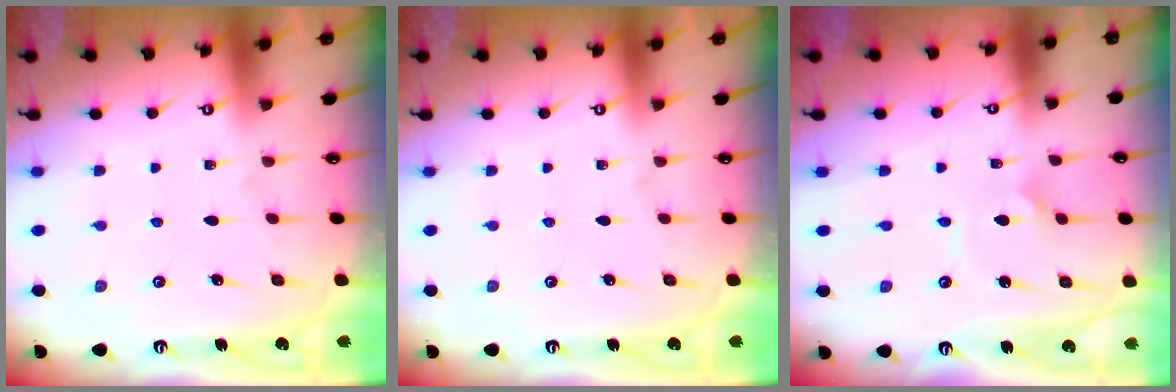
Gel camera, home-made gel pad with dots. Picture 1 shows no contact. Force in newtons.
{"total": 0.0}
{"total": 2.9, "press": 2.9, "slide": 0.1}